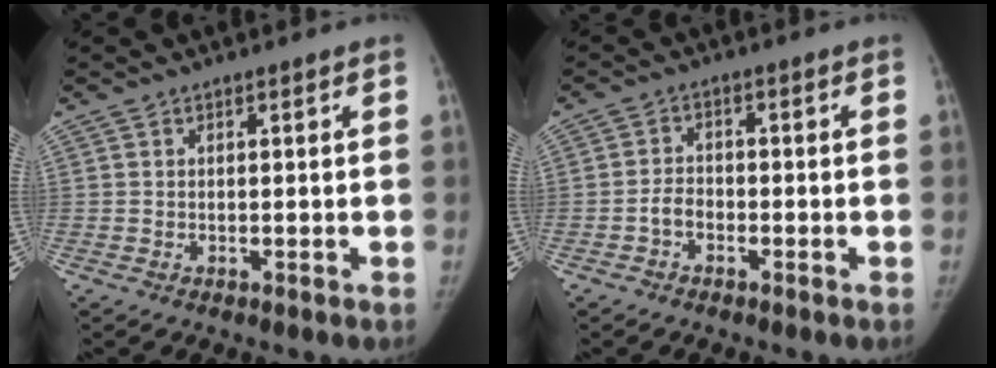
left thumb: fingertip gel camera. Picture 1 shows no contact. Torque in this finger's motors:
{"motor_torque": [-0.18, 0.16, 0.35, 0.19, -0.01]}